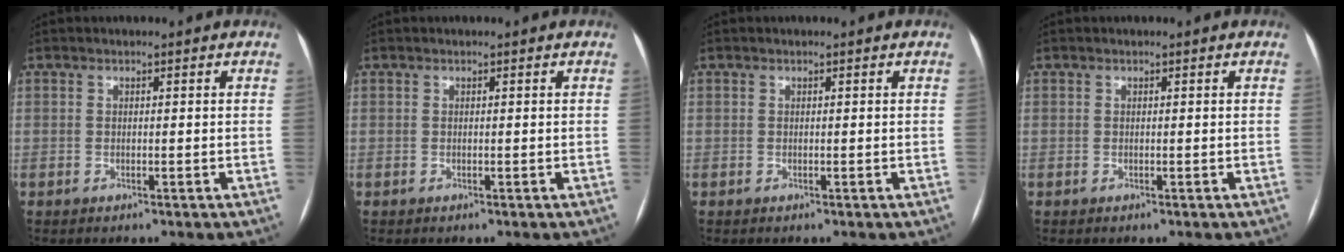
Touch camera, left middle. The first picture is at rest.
{"total": 0.0}
{"total": 0.0}
{"total": 0.0}